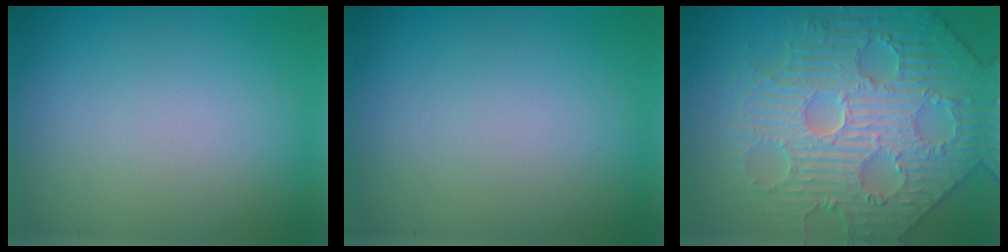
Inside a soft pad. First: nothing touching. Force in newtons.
{"total": 0.0}
{"total": 6.8, "press": 5.9, "slide": 3.3}